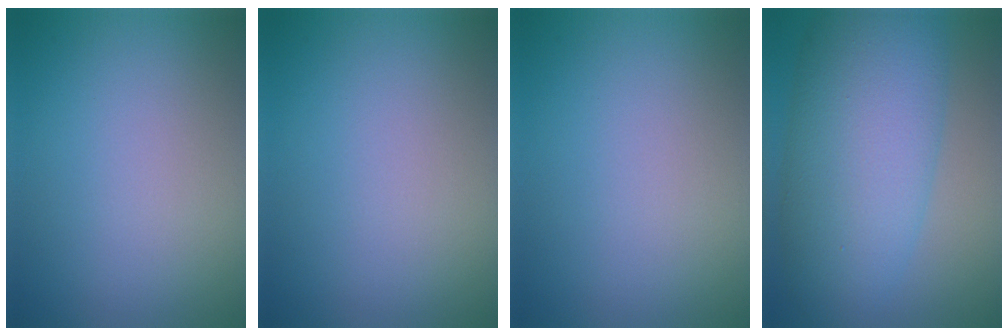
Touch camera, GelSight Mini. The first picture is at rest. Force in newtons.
{"total": 0.0}
{"total": 0.0}
{"total": 10.7, "press": 10.7, "slide": 0.4}